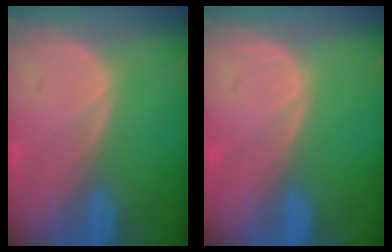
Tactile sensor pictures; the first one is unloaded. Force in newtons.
{"total": 0.0}